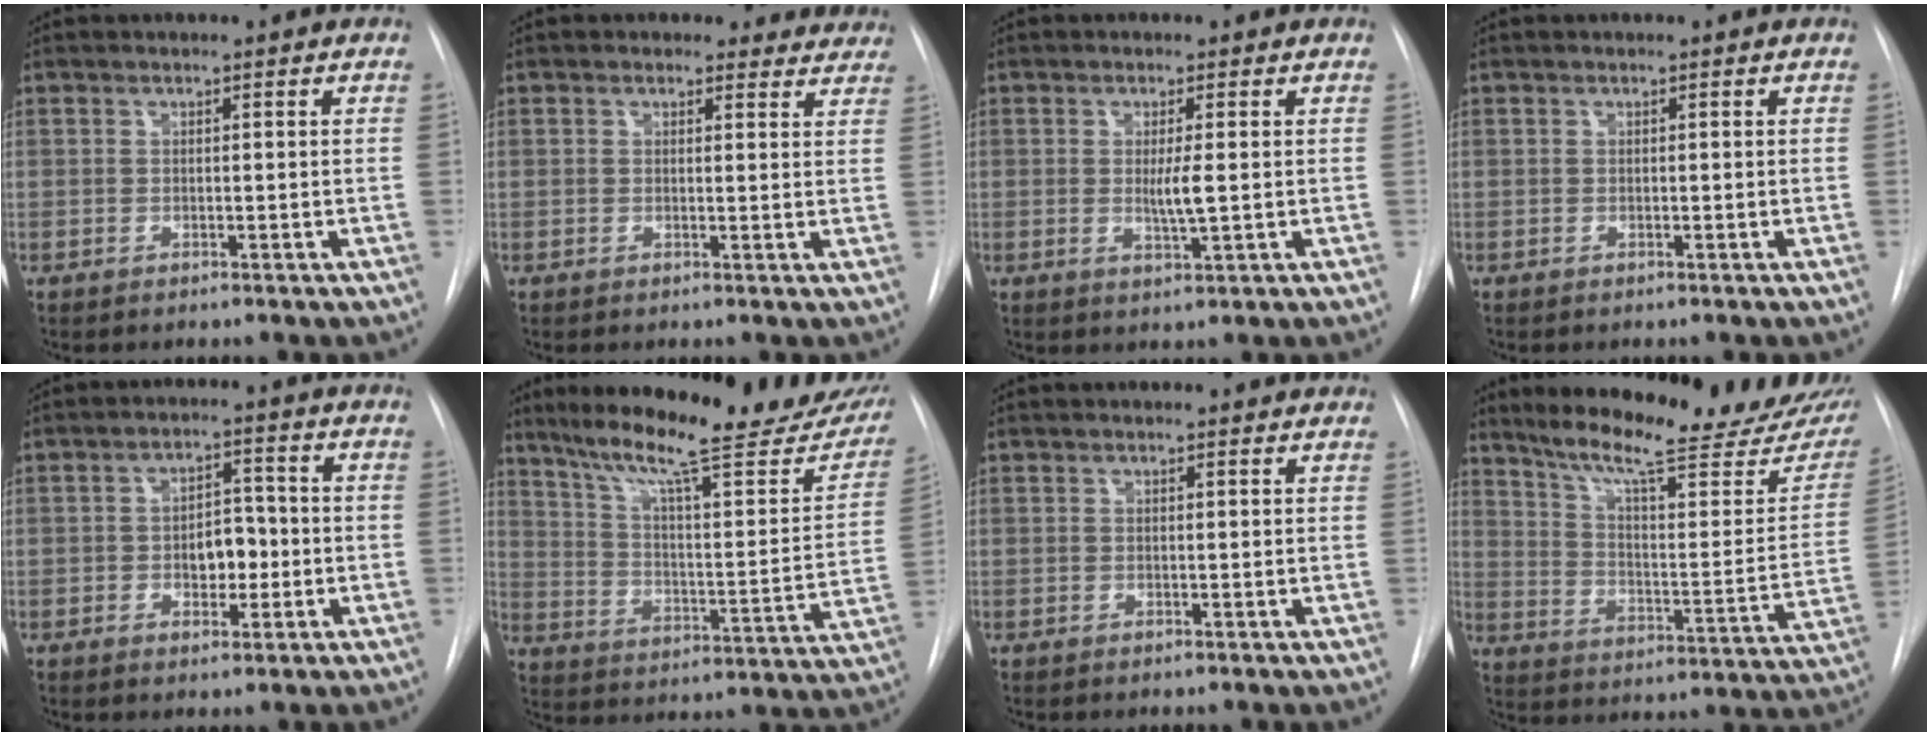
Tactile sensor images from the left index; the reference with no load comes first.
{"total": 7.0, "force": [6.2, 3.2, 0.4], "torque": [0.030, 0.000, 0.042]}
{"total": 3.3, "force": [0.1, 0.3, 3.3], "torque": [-0.063, -0.006, 0.002]}
{"total": 0.0}
{"total": 5.3, "force": [-0.9, 3.2, 4.2], "torque": [-0.059, 0.014, -0.011]}
{"total": 27.4, "force": [22.0, 4.5, 15.8], "torque": [-0.238, -0.031, 0.297]}
{"total": 1.9, "force": [1.8, 0.5, 0.5], "torque": [-0.015, 0.009, 0.015]}
{"total": 24.1, "force": [20.5, 3.0, 12.4], "torque": [-0.183, -0.060, 0.275]}